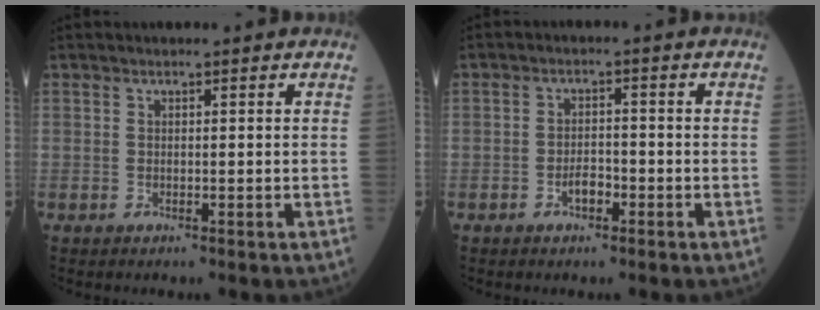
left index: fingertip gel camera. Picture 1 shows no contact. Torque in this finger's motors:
{"motor_torque": [-0.03, 0.04, 0.02, 0.01]}